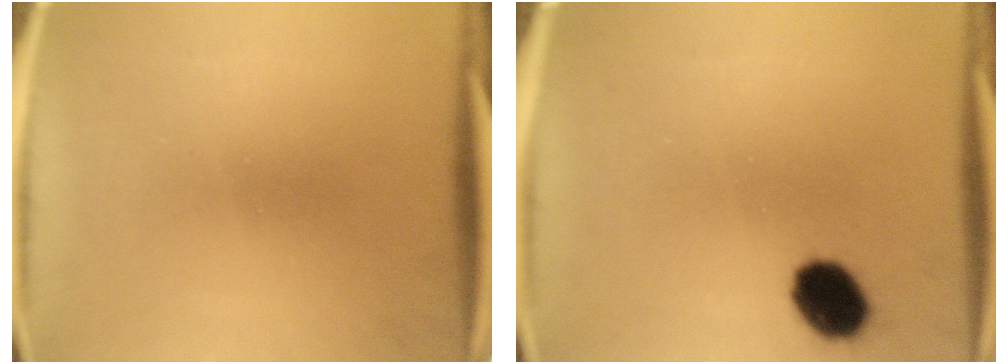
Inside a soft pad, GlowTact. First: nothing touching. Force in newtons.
{"total": 8.6}